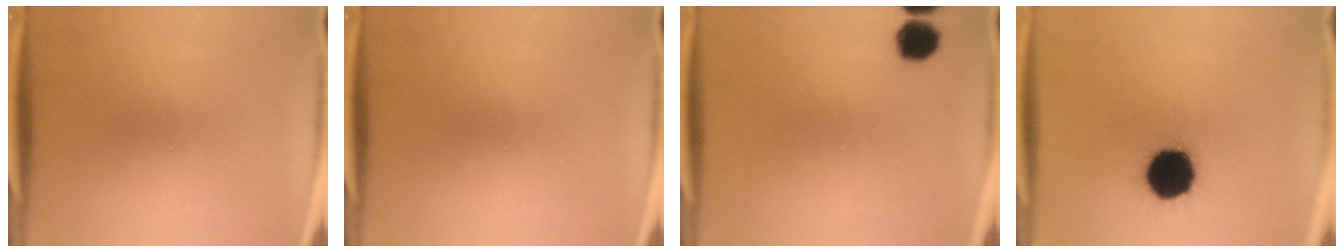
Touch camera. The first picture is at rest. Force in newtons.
{"total": 0.0}
{"total": 4.4}
{"total": 16.9}